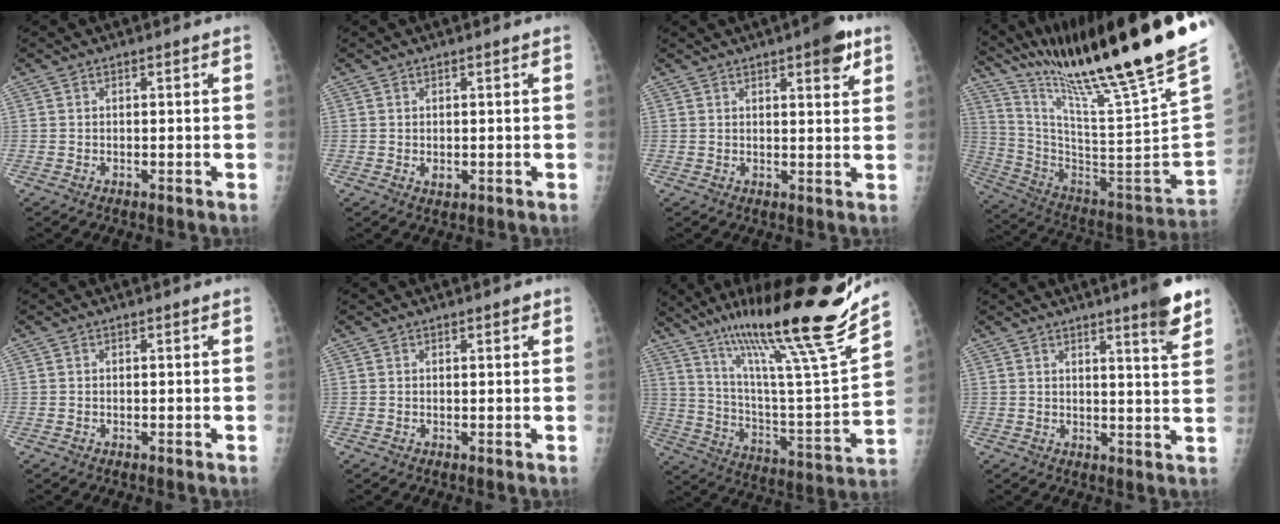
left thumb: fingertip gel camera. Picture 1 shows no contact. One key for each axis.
{"total": 1.5, "fx": 0.4, "fy": 0.8, "fz": 1.3, "tx": -0.018, "ty": -0.005, "tz": 0.010}
{"total": 6.3, "fx": 3.6, "fy": 1.8, "fz": 4.8, "tx": -0.053, "ty": -0.014, "tz": 0.043}
{"total": 33.0, "fx": 24.7, "fy": 0.5, "fz": 21.9, "tx": -0.352, "ty": -0.150, "tz": 0.397}
{"total": 0.0}
{"total": 1.2, "fx": 0.8, "fy": 0.4, "fz": 0.8, "tx": -0.009, "ty": -0.002, "tz": 0.010}
{"total": 28.2, "fx": 20.7, "fy": 1.6, "fz": 19.0, "tx": -0.289, "ty": -0.094, "tz": 0.340}
{"total": 7.2, "fx": 5.0, "fy": 0.1, "fz": 5.2, "tx": -0.060, "ty": -0.034, "tz": 0.064}